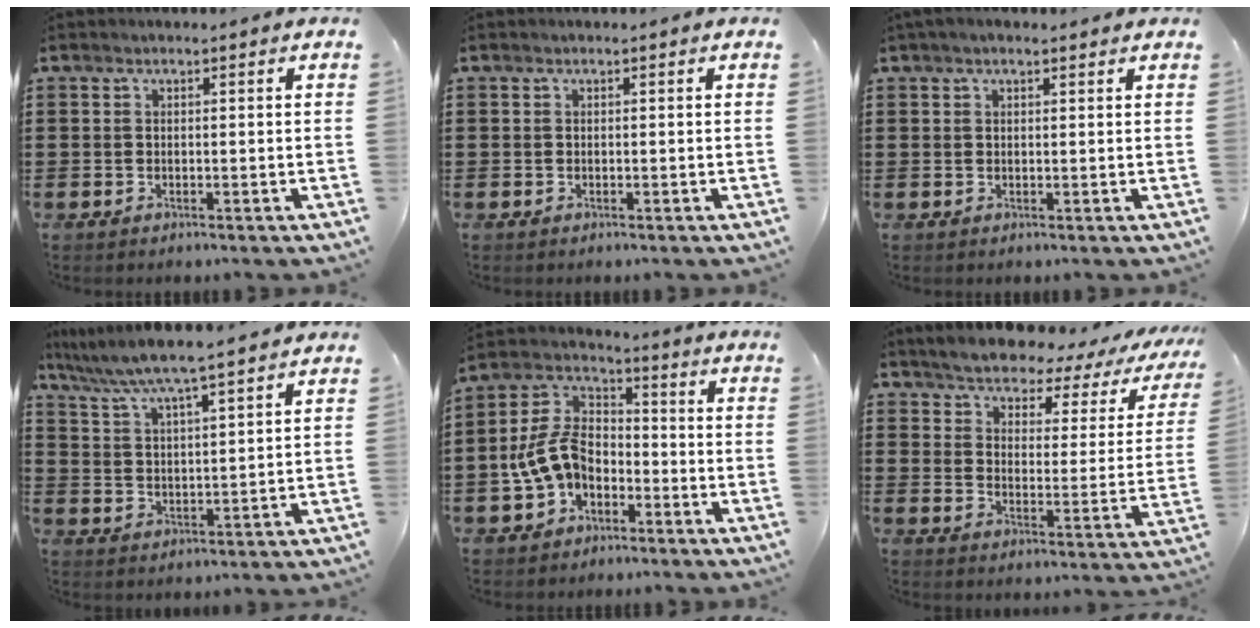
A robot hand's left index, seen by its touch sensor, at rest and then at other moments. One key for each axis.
{"total": 0.0}
{"total": 1.3, "fx": 0.9, "fy": 0.4, "fz": 0.9, "tx": -0.019, "ty": 0.004, "tz": 0.016}
{"total": 5.5, "fx": 4.9, "fy": -0.6, "fz": 2.3, "tx": -0.067, "ty": -0.031, "tz": 0.081}
{"total": 8.9, "fx": -3.1, "fy": 6.1, "fz": 5.7, "tx": -0.155, "ty": -0.001, "tz": -0.069}
{"total": 4.0, "fx": 3.9, "fy": 0.4, "fz": 0.8, "tx": -0.042, "ty": -0.036, "tz": 0.059}